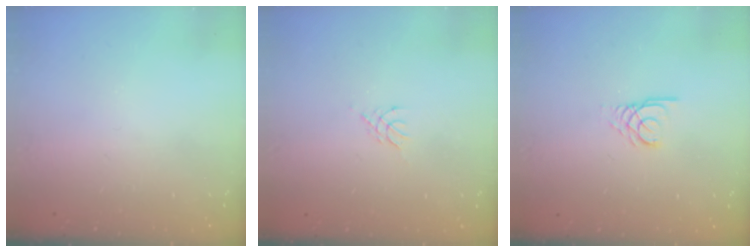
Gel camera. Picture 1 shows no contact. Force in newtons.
{"total": 2.8, "press": 2.7, "slide": 0.6}
{"total": 2.7, "press": 2.7, "slide": 0.3}